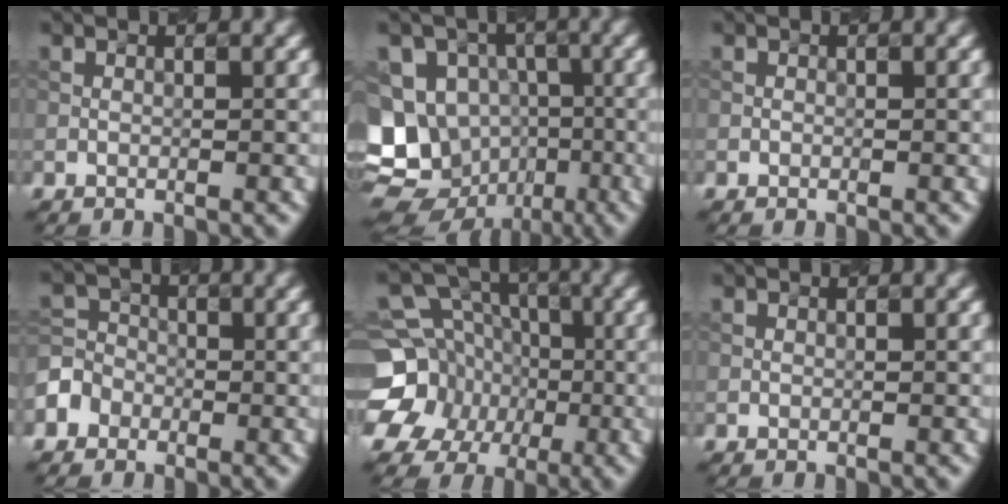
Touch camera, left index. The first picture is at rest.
{"total": 15.3, "force": [-4.7, 13.5, 5.3], "torque": [-0.135, -0.013, -0.082]}
{"total": 0.0}
{"total": 3.5, "force": [-1.9, 2.9, 0.6], "torque": [0.003, 0.002, -0.041]}
{"total": 12.9, "force": [-3.4, 11.6, 4.6], "torque": [-0.114, -0.002, -0.074]}
{"total": 0.0}